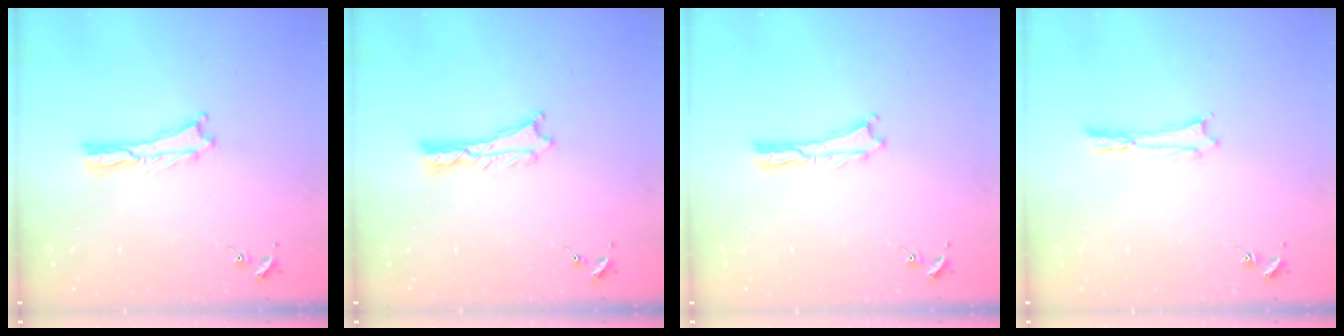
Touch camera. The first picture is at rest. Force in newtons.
{"total": 0.7, "press": 0.7, "slide": 0.1}
{"total": 0.0}
{"total": 0.0}